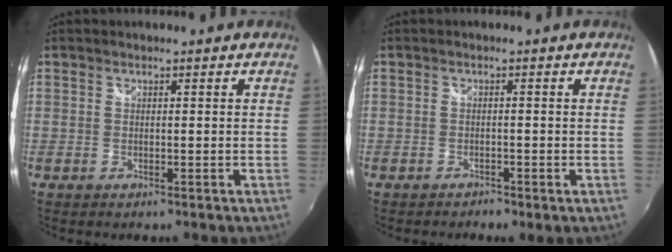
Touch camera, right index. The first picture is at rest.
{"total": 1.3, "force": [-1.1, 0.6, 0.4], "torque": [-0.010, -0.005, -0.017]}